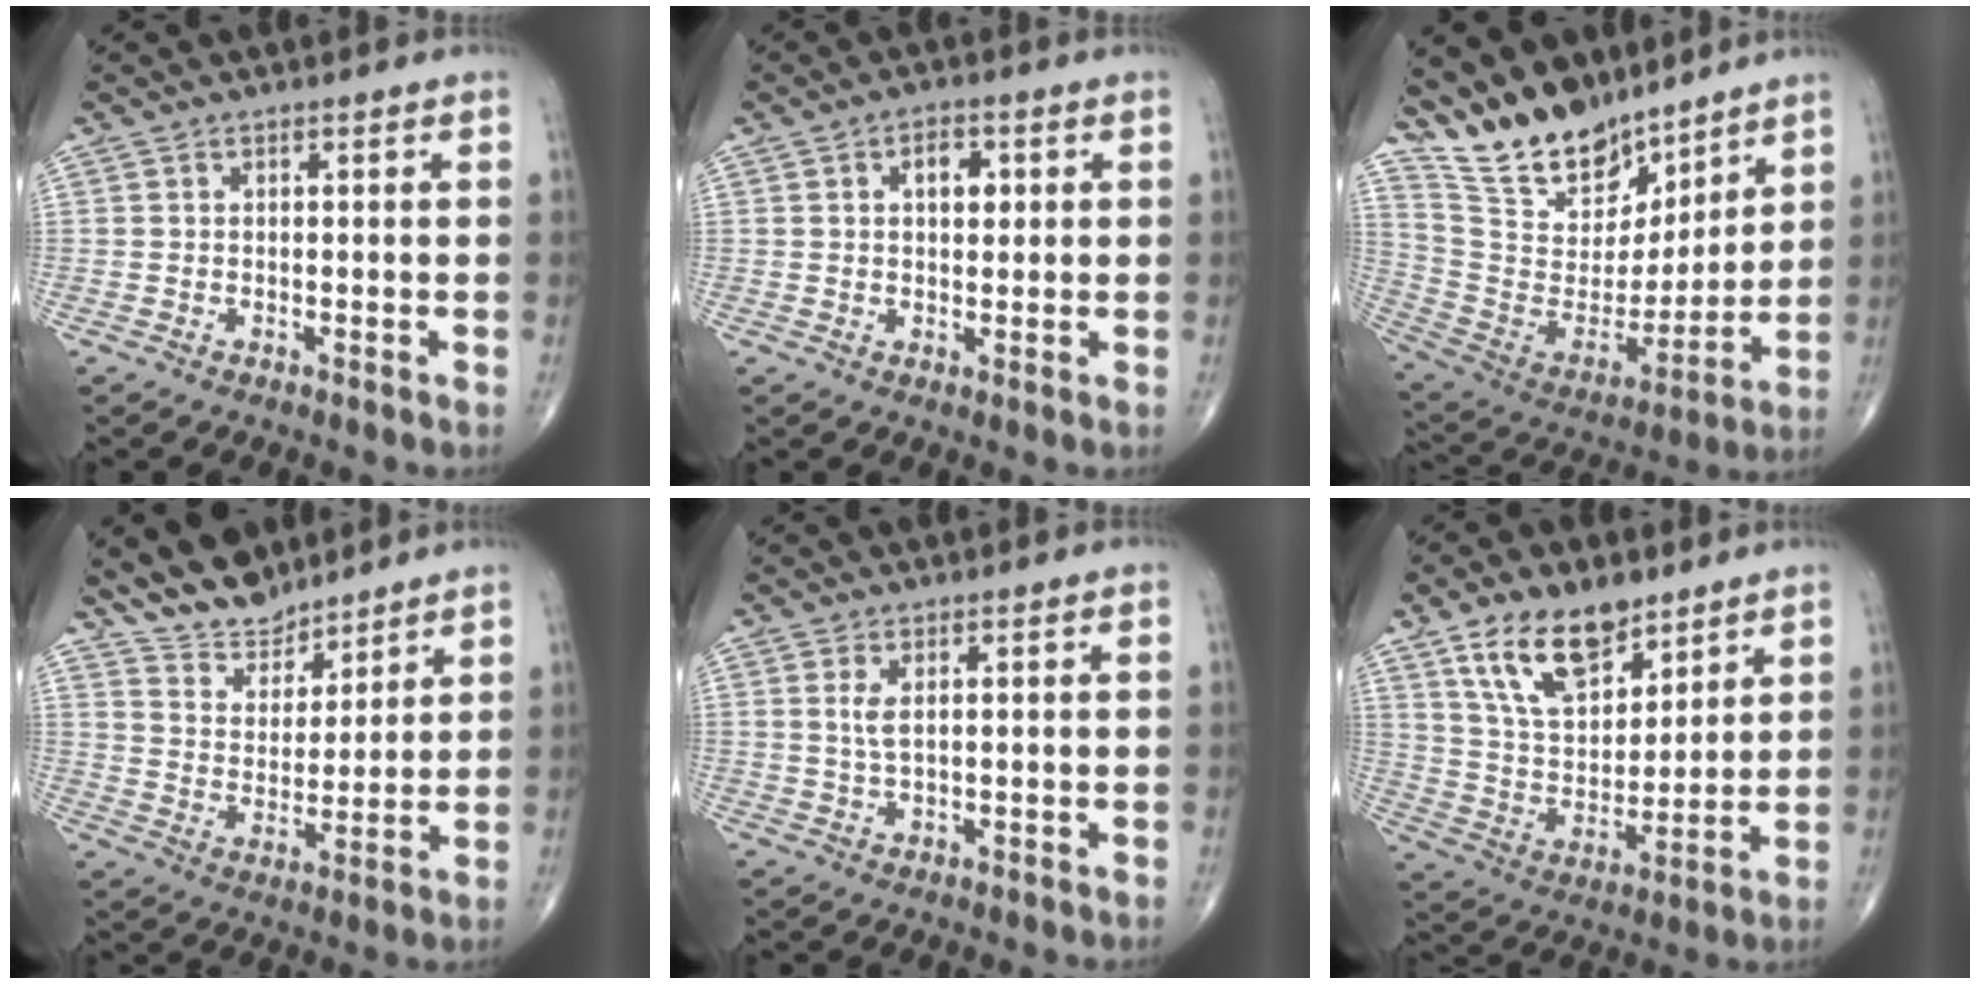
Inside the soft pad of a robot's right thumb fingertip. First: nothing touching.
{"total": 4.3, "force": [1.2, 2.5, 3.2], "torque": [-0.033, -0.001, 0.016]}
{"total": 17.8, "force": [14.8, 7.8, 6.2], "torque": [-0.071, -0.082, 0.282]}
{"total": 9.6, "force": [8.5, 3.8, 2.0], "torque": [-0.010, -0.060, 0.164]}
{"total": 2.4, "force": [0.8, 0.7, 2.2], "torque": [-0.049, -0.005, 0.022]}
{"total": 14.9, "force": [9.3, 7.5, 8.8], "torque": [-0.123, -0.047, 0.177]}